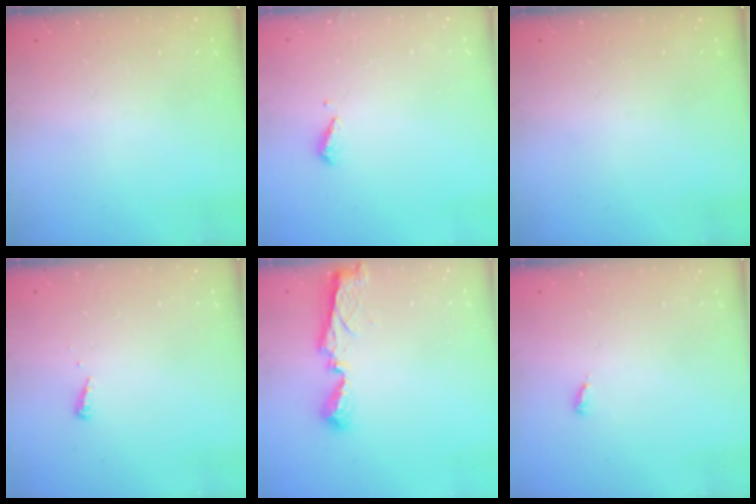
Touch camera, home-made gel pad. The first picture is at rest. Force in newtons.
{"total": 4.0, "press": 3.9, "slide": 0.3}
{"total": 0.0}
{"total": 3.9, "press": 3.9, "slide": 0.5}
{"total": 7.8, "press": 7.8, "slide": 0.5}
{"total": 2.9, "press": 2.9, "slide": 0.2}